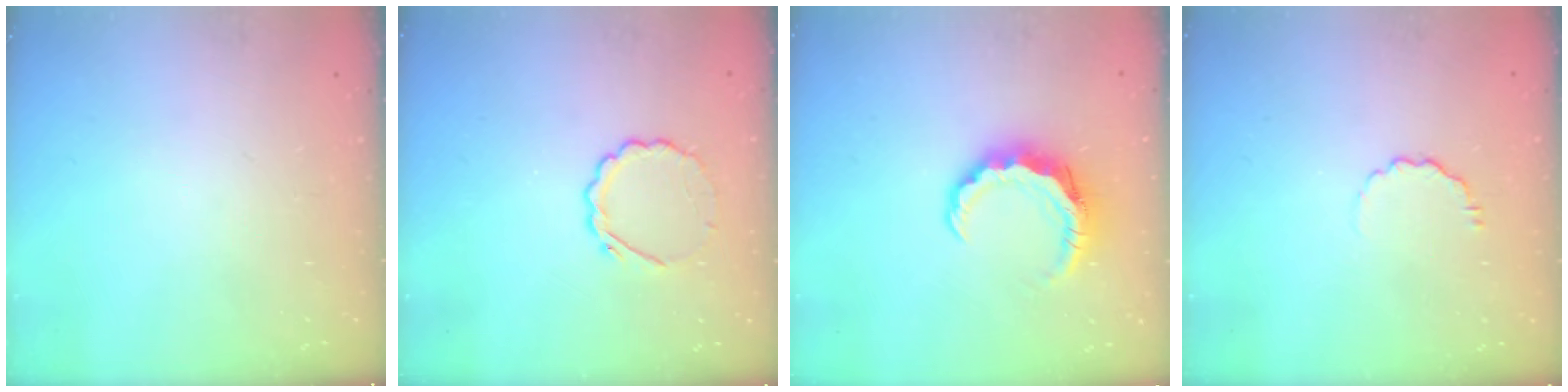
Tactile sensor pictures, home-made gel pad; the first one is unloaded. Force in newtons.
{"total": 4.9, "press": 4.6, "slide": 1.5}
{"total": 7.8, "press": 7.7, "slide": 1.0}
{"total": 3.9, "press": 3.6, "slide": 1.5}